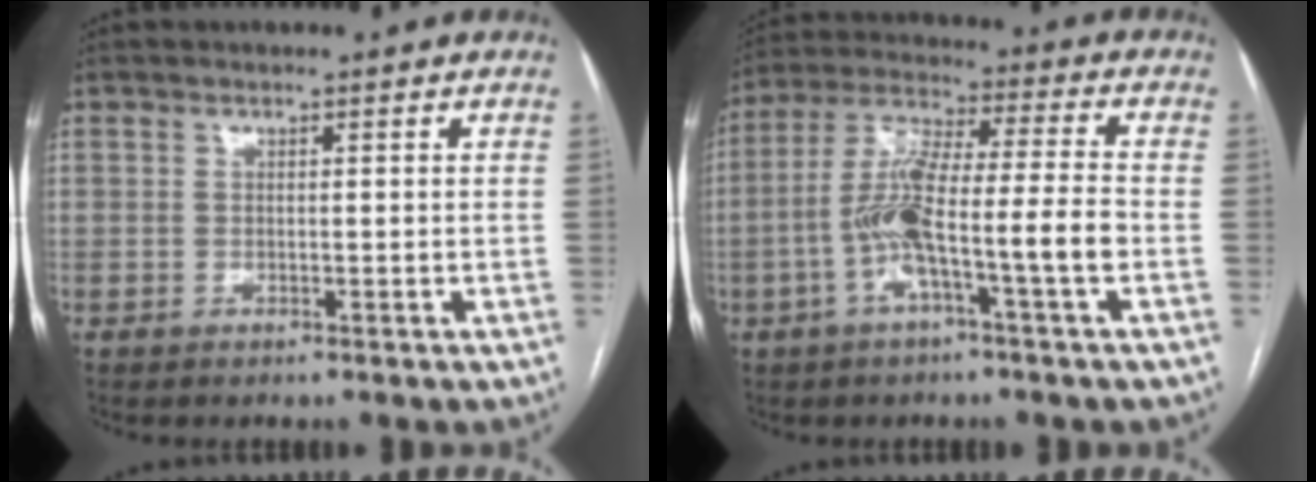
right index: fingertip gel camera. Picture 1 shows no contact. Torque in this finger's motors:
{"motor_torque": [1.74, -0.40, 0.45, 0.21]}